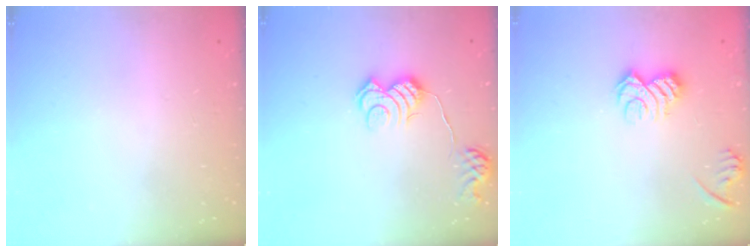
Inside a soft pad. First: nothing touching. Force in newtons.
{"total": 11.2, "press": 11.2, "slide": 0.1}
{"total": 10.4, "press": 10.3, "slide": 1.3}